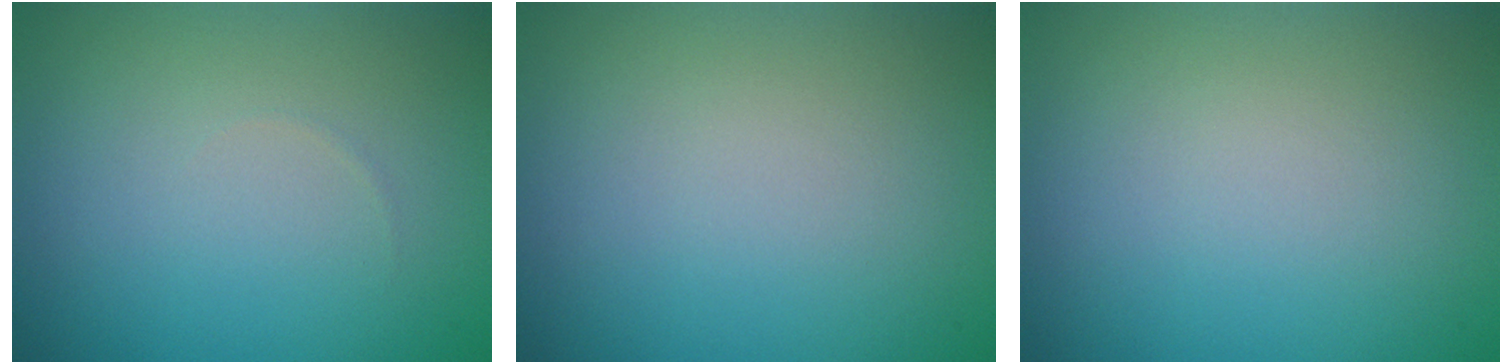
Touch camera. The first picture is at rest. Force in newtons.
{"total": 0.0}
{"total": 0.0}